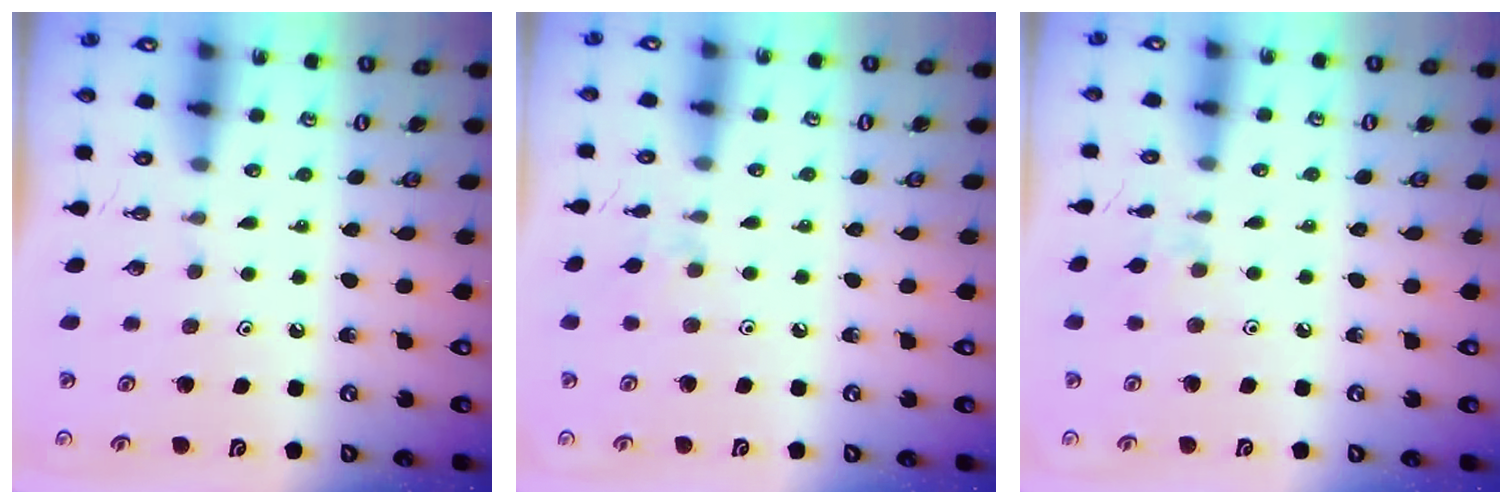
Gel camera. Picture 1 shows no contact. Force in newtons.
{"total": 3.9, "press": 3.9, "slide": 0.7}
{"total": 3.9, "press": 3.9, "slide": 0.7}